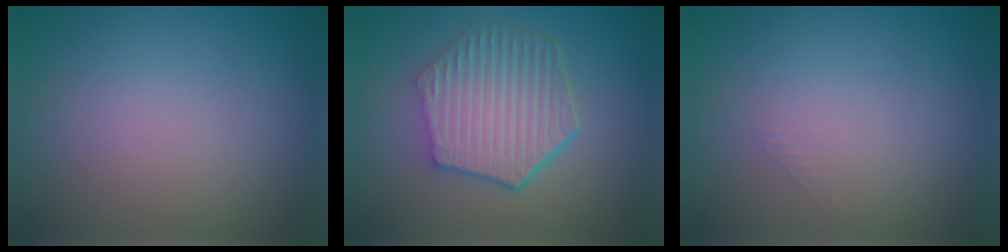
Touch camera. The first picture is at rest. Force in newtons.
{"total": 6.2, "press": 4.6, "slide": 4.1}
{"total": 0.6, "press": 0.6, "slide": 0.0}